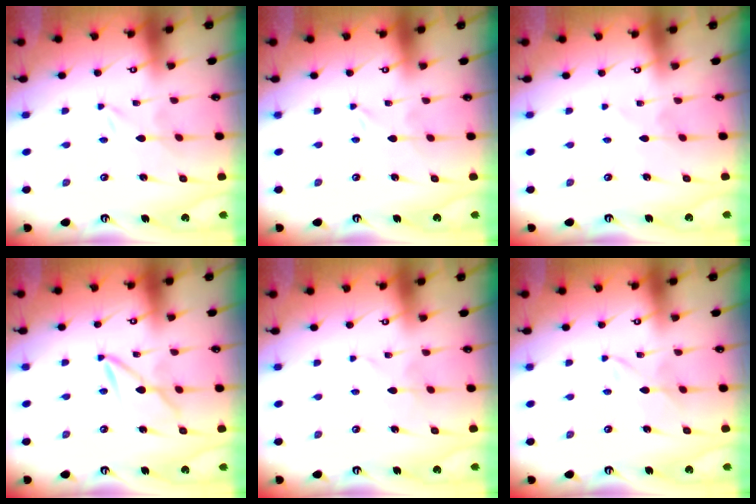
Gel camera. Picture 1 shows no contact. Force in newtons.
{"total": 0.0}
{"total": 0.8, "press": 0.8, "slide": 0.1}
{"total": 5.4, "press": 5.4, "slide": 0.4}
{"total": 2.8, "press": 2.8, "slide": 0.3}
{"total": 1.7, "press": 1.7, "slide": 0.2}